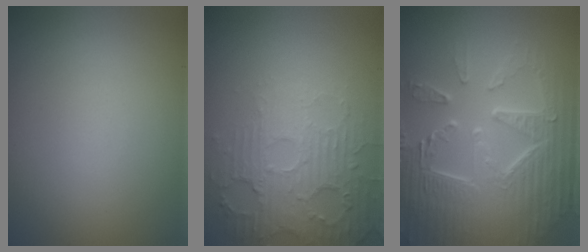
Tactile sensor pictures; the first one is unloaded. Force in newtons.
{"total": 5.5, "press": 3.7, "slide": 4.1}
{"total": 9.7, "press": 6.5, "slide": 7.1}